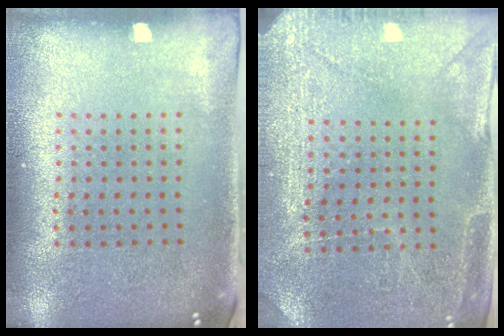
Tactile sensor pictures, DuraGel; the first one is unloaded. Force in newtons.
{"total": 2.8, "press": 2.8, "slide": 0.4}